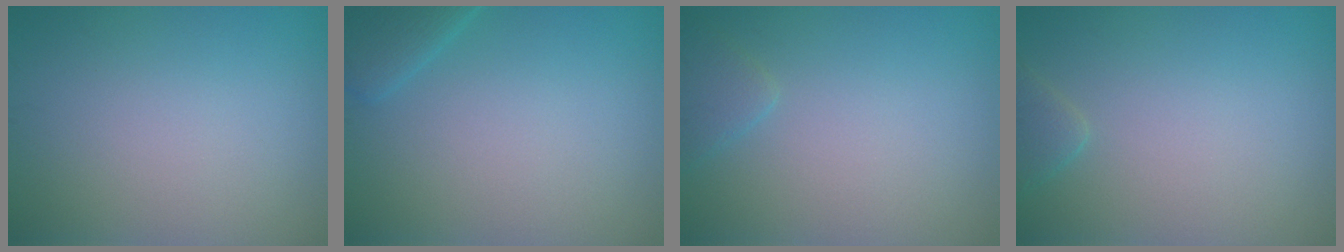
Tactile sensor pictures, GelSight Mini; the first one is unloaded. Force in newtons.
{"total": 2.3, "press": 2.3, "slide": 0.2}
{"total": 1.4, "press": 1.4, "slide": 0.2}
{"total": 1.4, "press": 1.4, "slide": 0.1}